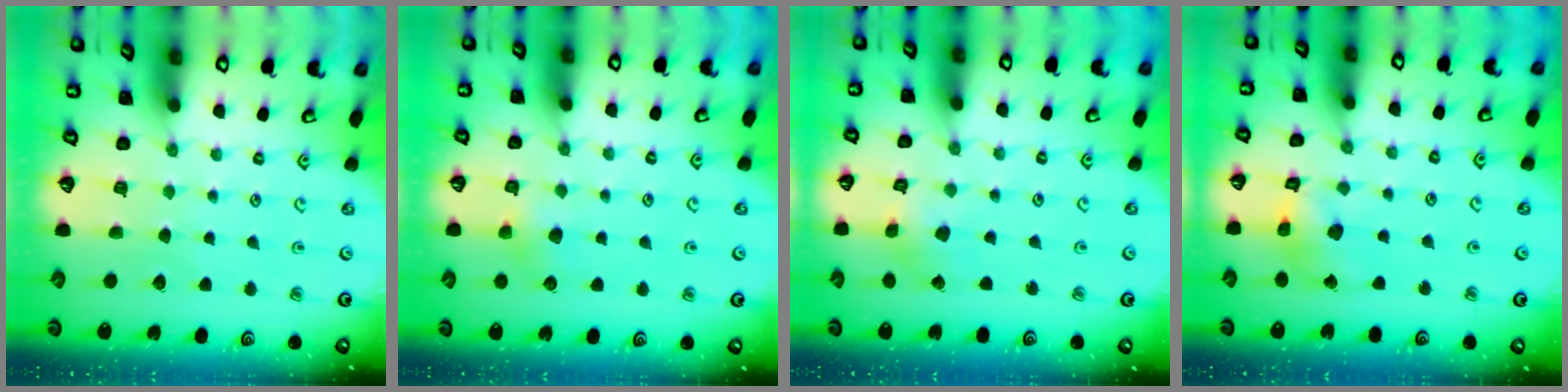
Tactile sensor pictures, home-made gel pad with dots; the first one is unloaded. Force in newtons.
{"total": 4.6, "press": 4.4, "slide": 1.3}
{"total": 2.3, "press": 2.3, "slide": 0.4}
{"total": 9.0, "press": 9.0, "slide": 1.1}